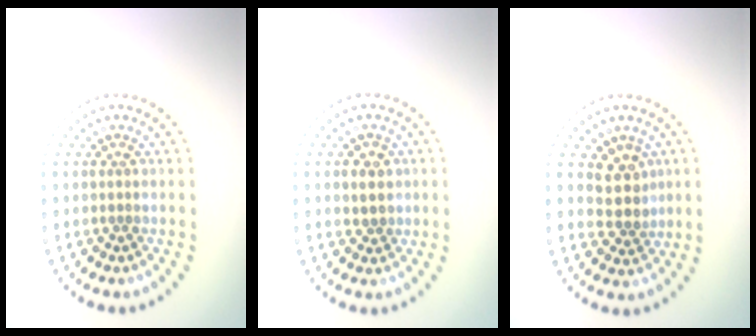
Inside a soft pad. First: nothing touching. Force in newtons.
{"total": 1.5, "press": 1.3, "slide": 0.6}
{"total": 2.8, "press": 2.4, "slide": 1.4}